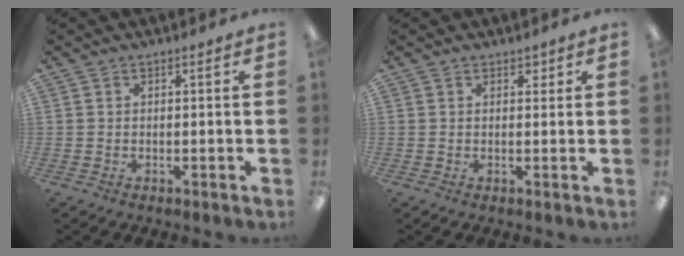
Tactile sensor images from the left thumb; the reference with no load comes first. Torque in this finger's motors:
{"motor_torque": [0.11, 0.00, 0.48, -0.21, -0.02]}